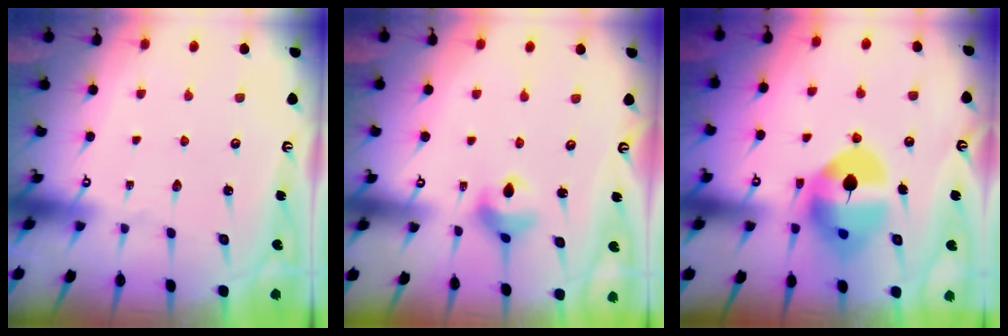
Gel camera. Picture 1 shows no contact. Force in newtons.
{"total": 8.6, "press": 8.3, "slide": 2.4}
{"total": 12.2, "press": 12.1, "slide": 2.0}